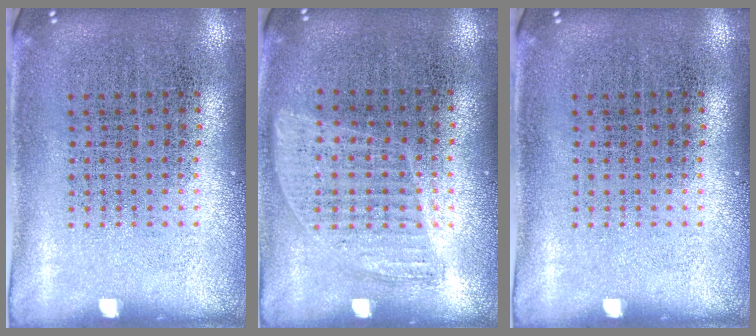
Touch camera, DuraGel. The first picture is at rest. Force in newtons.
{"total": 0.9, "press": 0.8, "slide": 0.4}
{"total": 0.0}